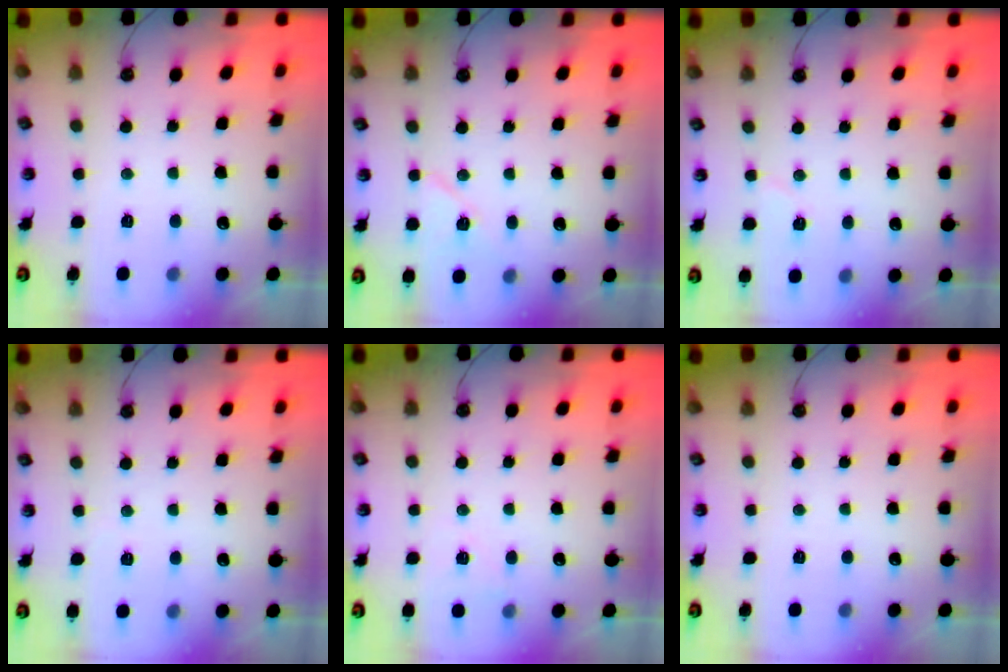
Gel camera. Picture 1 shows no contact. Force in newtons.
{"total": 7.9, "press": 7.8, "slide": 1.1}
{"total": 4.6, "press": 4.4, "slide": 1.2}
{"total": 2.1, "press": 1.8, "slide": 1.2}
{"total": 8.7, "press": 2.9, "slide": 8.2}
{"total": 0.0}